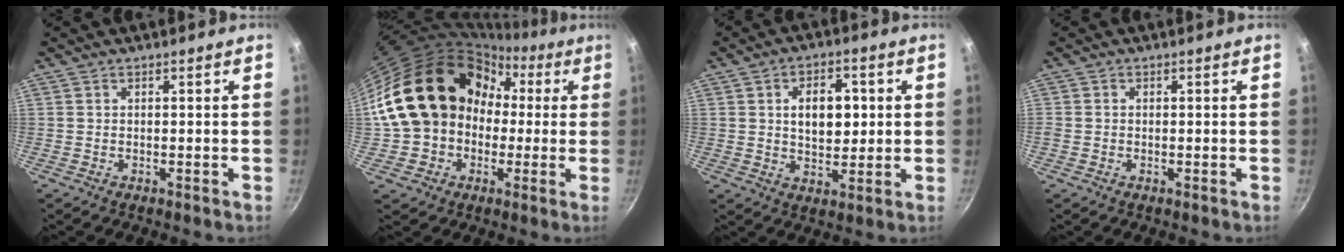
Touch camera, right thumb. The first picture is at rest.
{"total": 20.8, "force": [1.0, 17.2, 11.6], "torque": [-0.182, 0.064, 0.021]}
{"total": 9.2, "force": [1.6, 5.8, 6.9], "torque": [-0.078, 0.000, 0.024]}
{"total": 1.0, "force": [-0.2, 0.9, 0.3], "torque": [-0.006, 0.001, -0.005]}